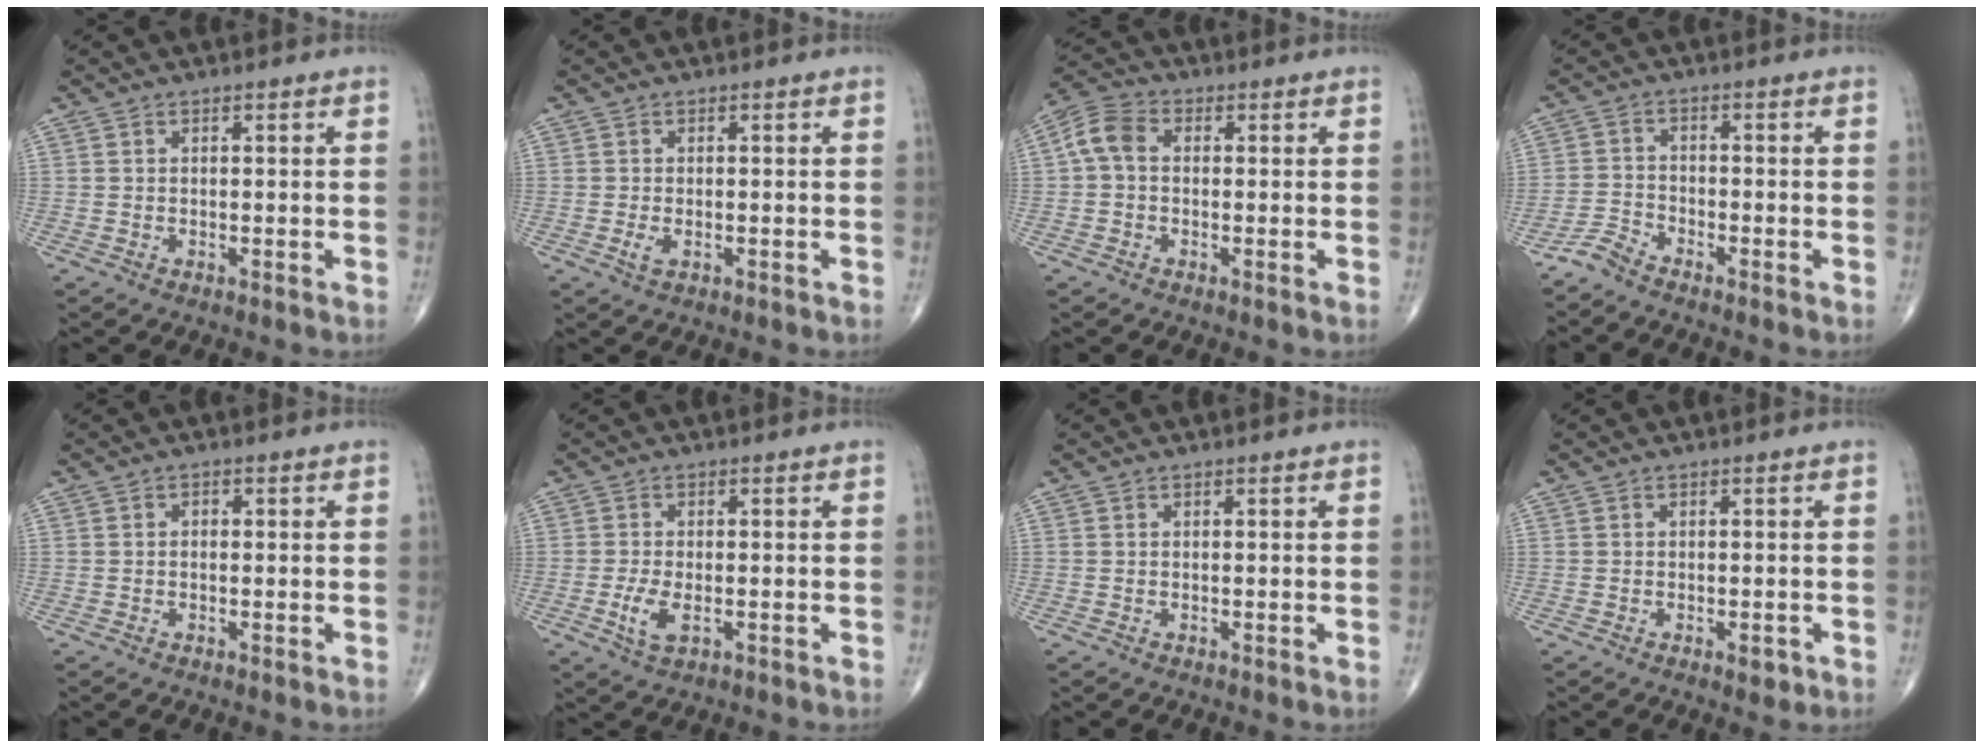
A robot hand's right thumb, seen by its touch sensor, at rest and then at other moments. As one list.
[{"total": 1.6, "force": [-0.4, 0.8, 1.3], "torque": [-0.028, -0.002, -0.008]}, {"total": 5.7, "force": [0.3, 4.1, 4.0], "torque": [-0.080, 0.017, -0.006]}, {"total": 3.0, "force": [-2.9, 0.4, 0.7], "torque": [-0.014, 0.003, -0.066]}, {"total": 0.9, "force": [0.0, 0.6, 0.7], "torque": [-0.009, 0.002, -0.001]}, {"total": 4.2, "force": [-1.1, 2.0, 3.6], "torque": [-0.074, -0.003, -0.019]}, {"total": 0.0}, {"total": 1.9, "force": [-0.8, 1.0, 1.5], "torque": [-0.014, 0.000, -0.009]}]